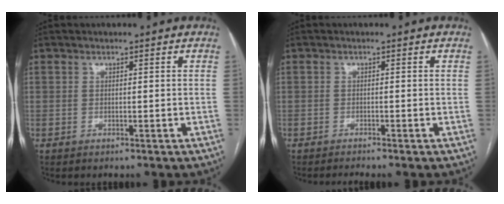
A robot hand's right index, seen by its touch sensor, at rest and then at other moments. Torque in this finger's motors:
{"motor_torque": [0.02, 0.03, 0.00, 0.01]}